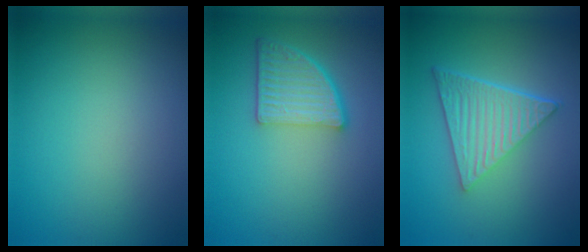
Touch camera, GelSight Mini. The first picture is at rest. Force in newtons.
{"total": 5.0, "press": 3.7, "slide": 3.4}
{"total": 6.7, "press": 4.4, "slide": 5.0}